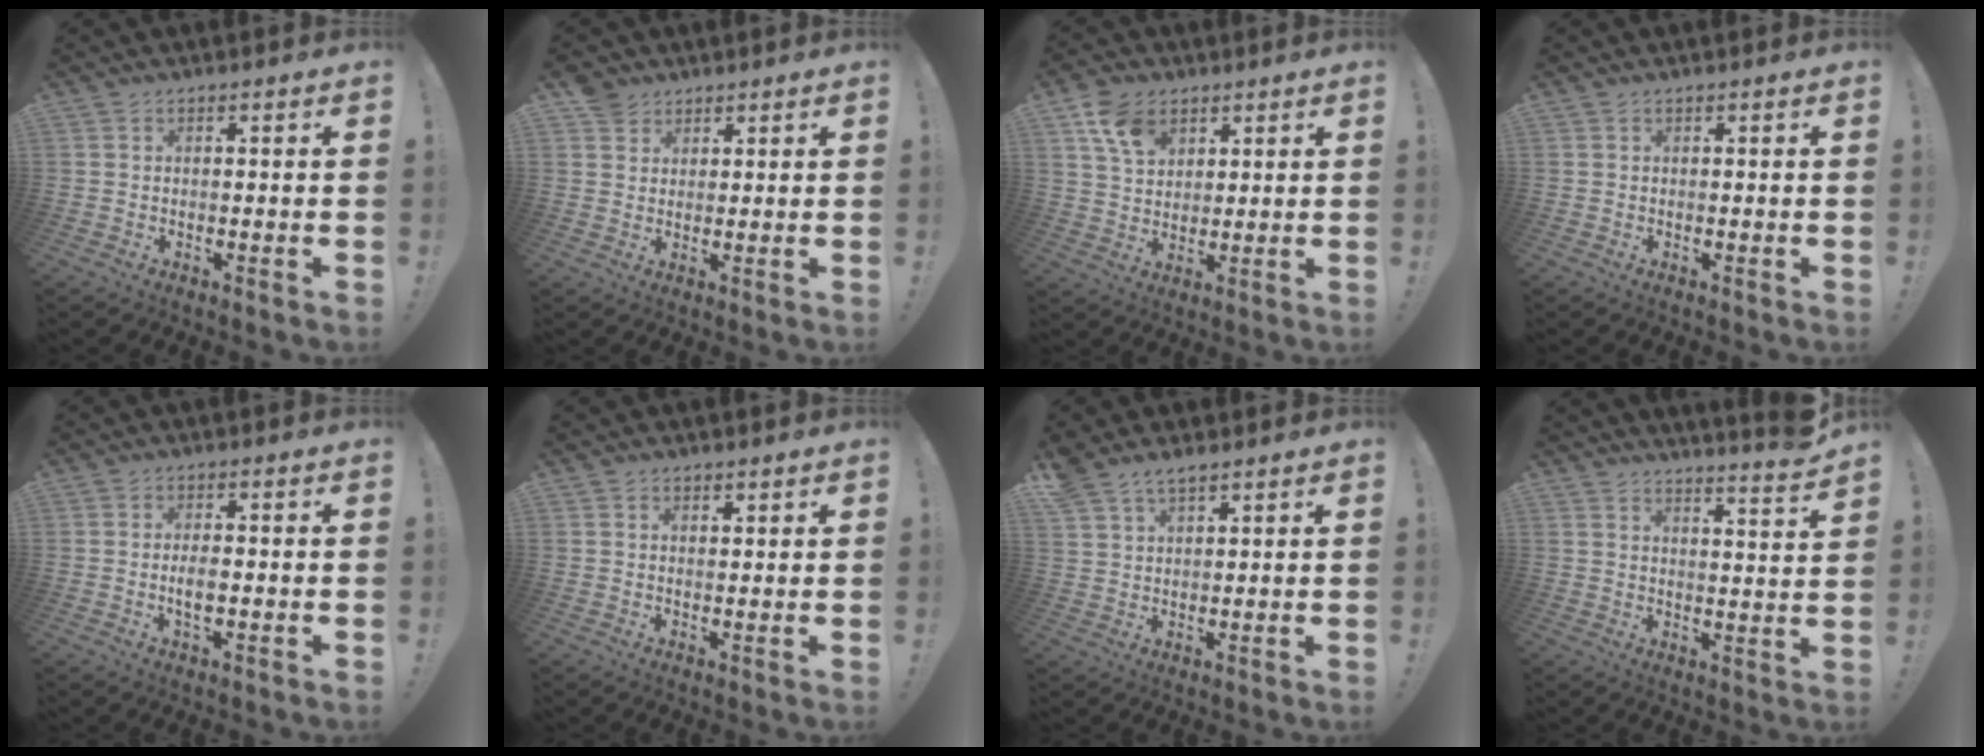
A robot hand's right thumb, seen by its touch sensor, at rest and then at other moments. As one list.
[{"total": 4.0, "force": [2.9, 2.7, 0.5], "torque": [-0.014, -0.013, 0.058]}, {"total": 9.9, "force": [5.4, 6.7, 5.0], "torque": [-0.087, -0.013, 0.106]}, {"total": 0.0}, {"total": 3.7, "force": [-0.8, 1.4, 3.3], "torque": [-0.063, -0.005, -0.022]}, {"total": 1.3, "force": [1.1, 0.6, 0.4], "torque": [0.001, -0.006, 0.019]}, {"total": 4.9, "force": [4.0, 1.9, 2.0], "torque": [-0.042, -0.020, 0.079]}, {"total": 5.5, "force": [4.8, -0.4, 2.8], "torque": [-0.027, -0.053, 0.075]}]